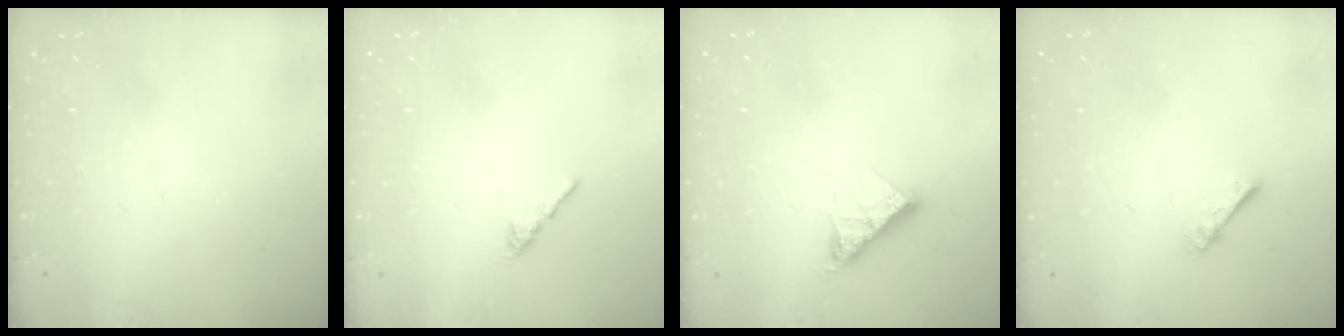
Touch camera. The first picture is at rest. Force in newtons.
{"total": 0.8, "press": 0.7, "slide": 0.5}
{"total": 9.6, "press": 9.5, "slide": 0.9}
{"total": 2.4, "press": 2.4, "slide": 0.2}